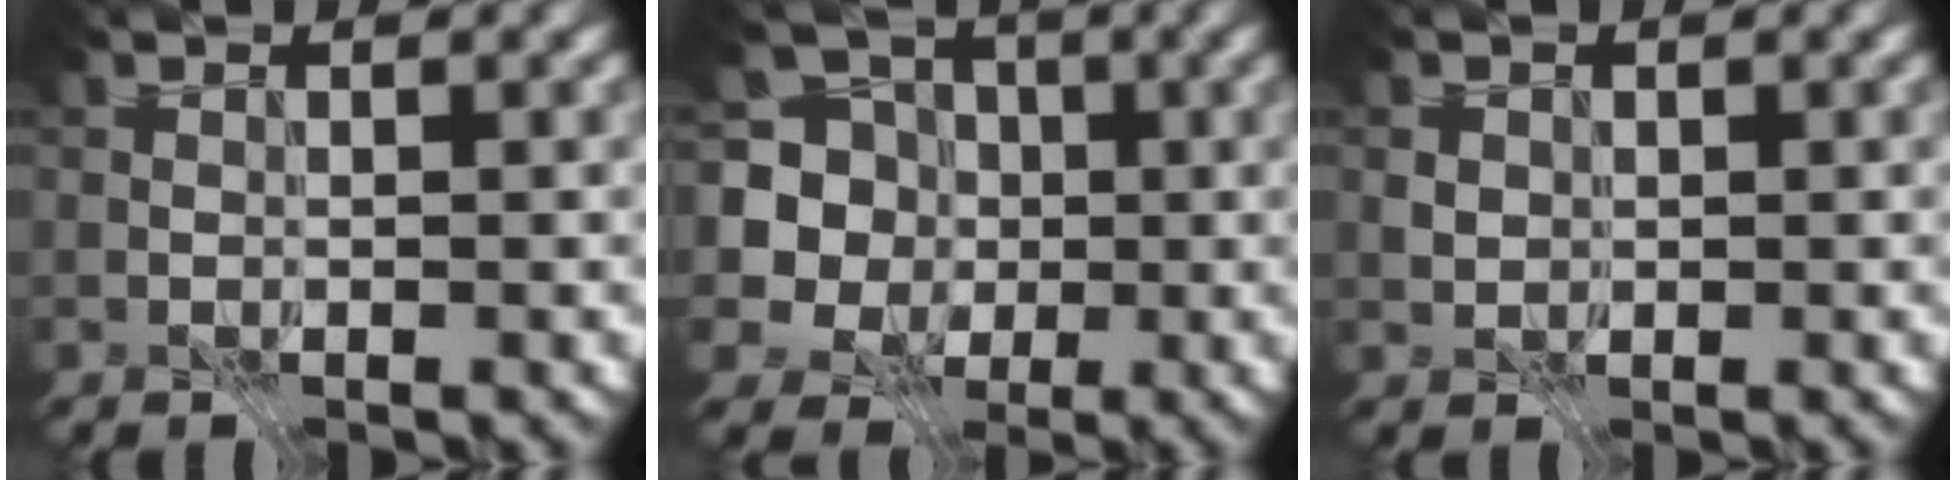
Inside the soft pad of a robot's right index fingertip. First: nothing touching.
{"total": 8.6, "force": [0.2, 8.1, 2.8], "torque": [-0.079, 0.031, -0.036]}
{"total": 1.1, "force": [0.2, 1.0, 0.3], "torque": [-0.008, -0.008, 0.011]}